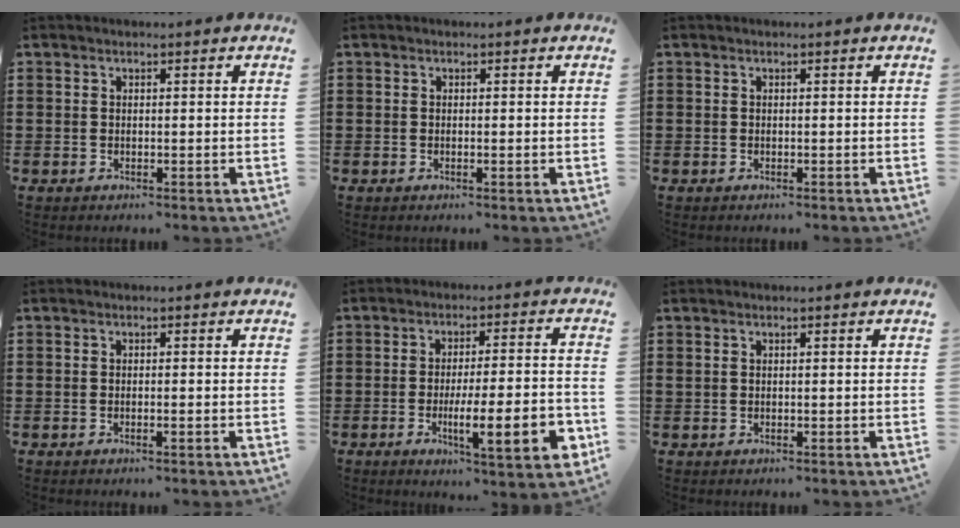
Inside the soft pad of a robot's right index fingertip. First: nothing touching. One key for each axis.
{"total": 0.0}
{"total": 0.0}
{"total": 0.6, "fx": -0.3, "fy": 0.0, "fz": 0.5, "tx": -0.010, "ty": -0.002, "tz": -0.005}
{"total": 11.4, "fx": -3.7, "fy": 2.4, "fz": 10.5, "tx": -0.160, "ty": -0.006, "tz": -0.062}
{"total": 0.0}